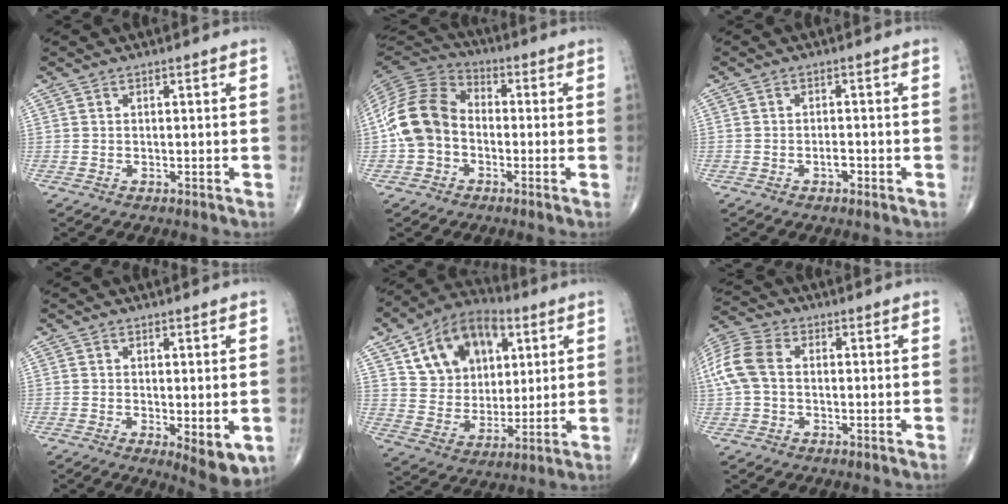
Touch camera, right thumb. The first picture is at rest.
{"total": 13.3, "force": [-1.9, 10.1, 8.3], "torque": [-0.158, 0.036, -0.050]}
{"total": 1.8, "force": [-0.9, 1.0, 1.2], "torque": [-0.013, 0.005, -0.017]}
{"total": 6.2, "force": [-1.0, 2.3, 5.7], "torque": [-0.073, -0.019, -0.008]}
{"total": 18.4, "force": [7.6, 12.5, 11.1], "torque": [-0.144, -0.015, 0.132]}
{"total": 9.8, "force": [0.9, 6.4, 7.3], "torque": [-0.183, 0.026, 0.016]}